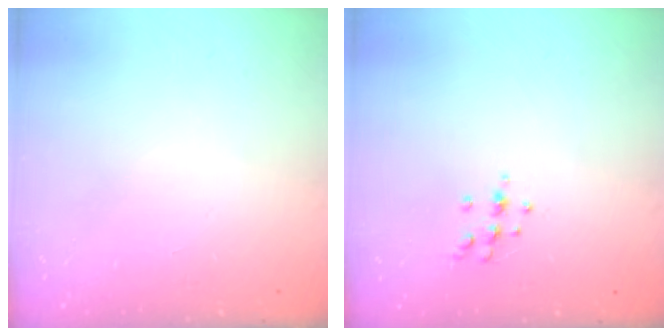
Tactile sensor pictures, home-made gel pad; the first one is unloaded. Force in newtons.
{"total": 7.0, "press": 7.0, "slide": 0.6}